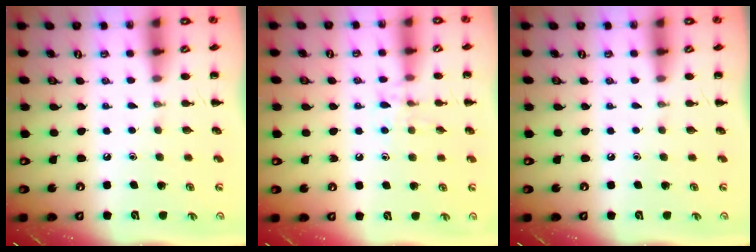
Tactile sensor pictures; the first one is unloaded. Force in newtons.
{"total": 8.0, "press": 7.9, "slide": 1.4}
{"total": 0.0}